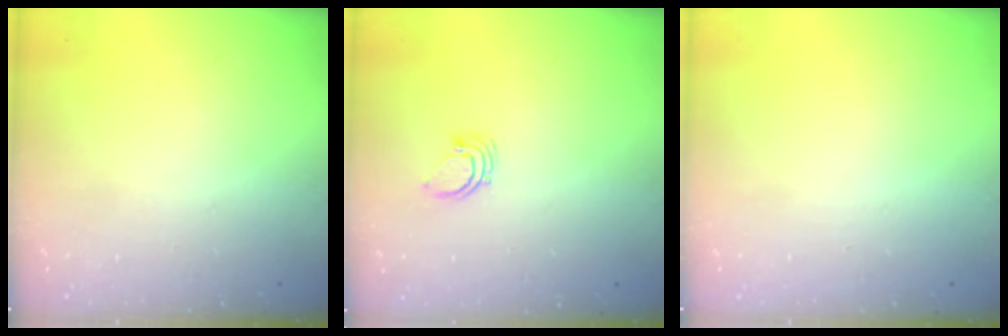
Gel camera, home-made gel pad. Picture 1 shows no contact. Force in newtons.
{"total": 2.5, "press": 2.5, "slide": 0.1}
{"total": 0.0}